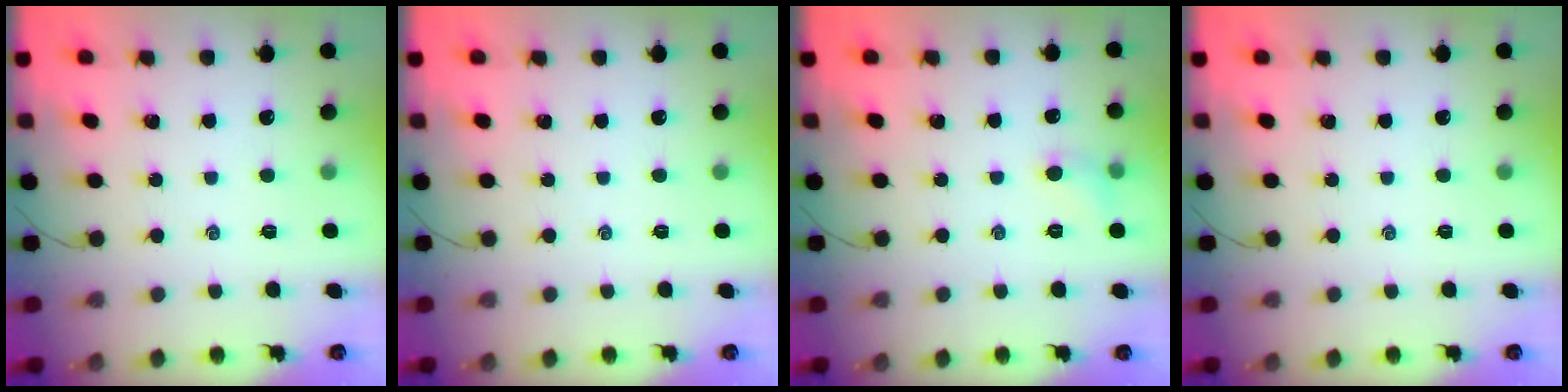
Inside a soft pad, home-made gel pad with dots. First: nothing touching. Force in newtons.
{"total": 0.0}
{"total": 5.1, "press": 4.8, "slide": 1.7}
{"total": 0.0}